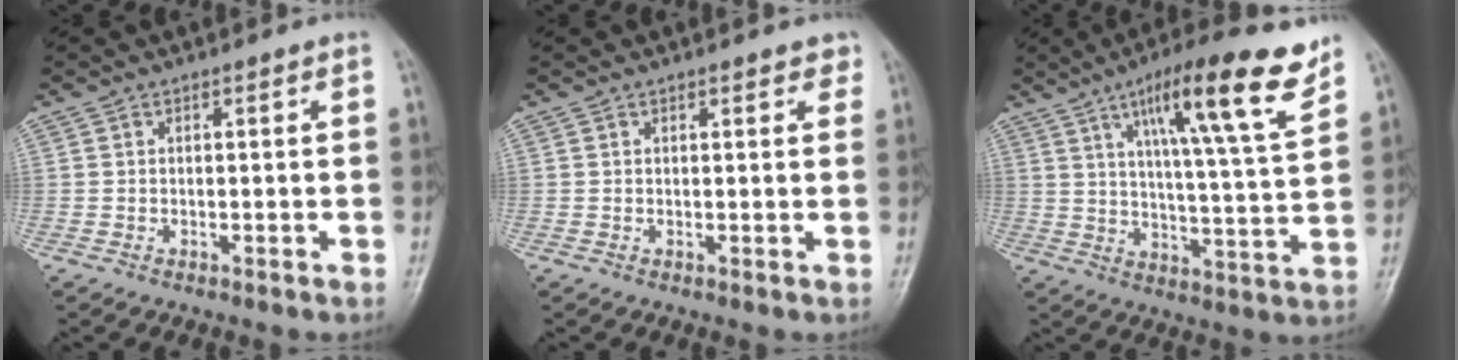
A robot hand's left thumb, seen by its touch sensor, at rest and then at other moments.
{"total": 2.1, "force": [1.4, 1.0, 1.1], "torque": [0.002, -0.004, 0.012]}
{"total": 17.4, "force": [10.2, 2.5, 13.8], "torque": [-0.201, -0.044, 0.159]}